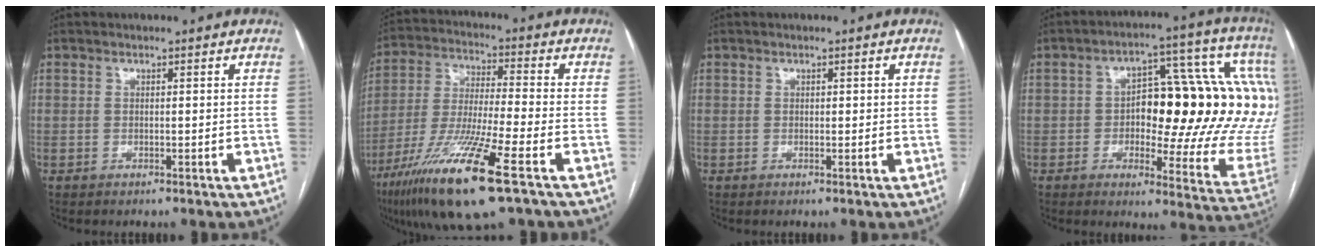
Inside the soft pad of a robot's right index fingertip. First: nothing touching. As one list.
[{"total": 17.2, "force": [-9.2, 0.5, 14.5], "torque": [-0.303, -0.045, -0.171]}, {"total": 0.8, "force": [0.2, 0.4, 0.6], "torque": [-0.007, 0.004, 0.003]}, {"total": 24.2, "force": [2.7, 8.3, 22.6], "torque": [-0.227, 0.053, 0.052]}]